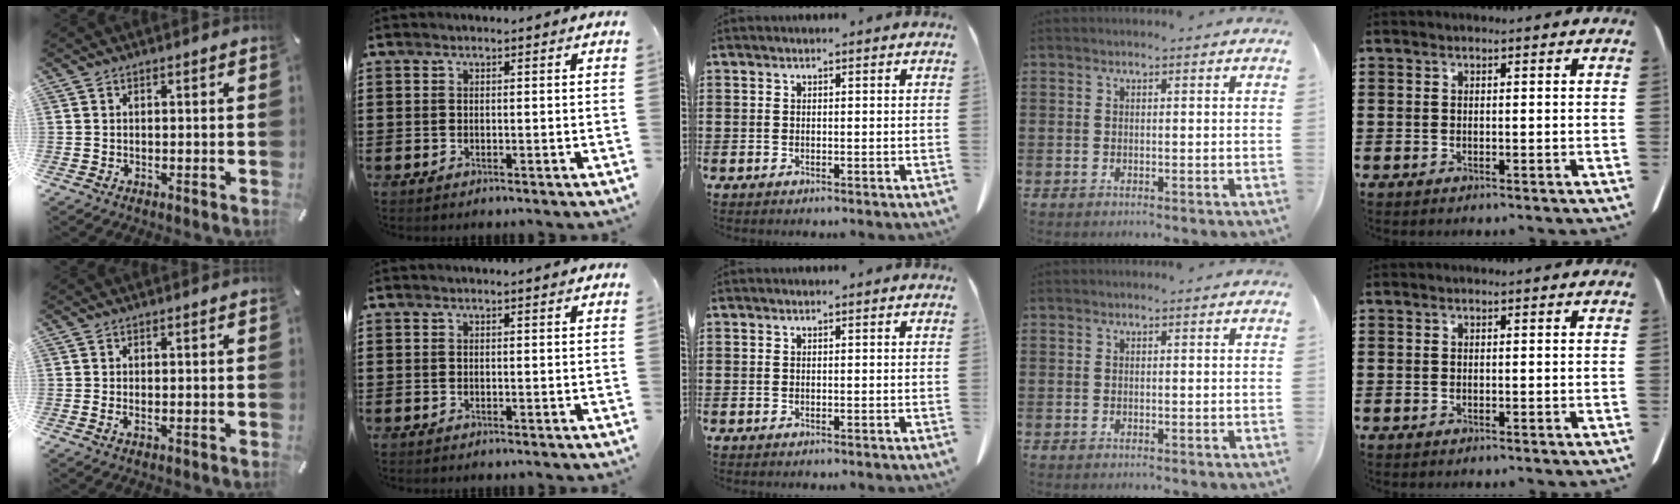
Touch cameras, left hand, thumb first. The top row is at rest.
{"thumb": {"total": 1.1, "force": [0.0, 0.4, 1.0], "torque": [-0.012, -0.004, -0.002]}, "index": {"total": 0.5, "force": [0.3, 0.0, 0.4], "torque": [-0.008, -0.001, 0.006]}}